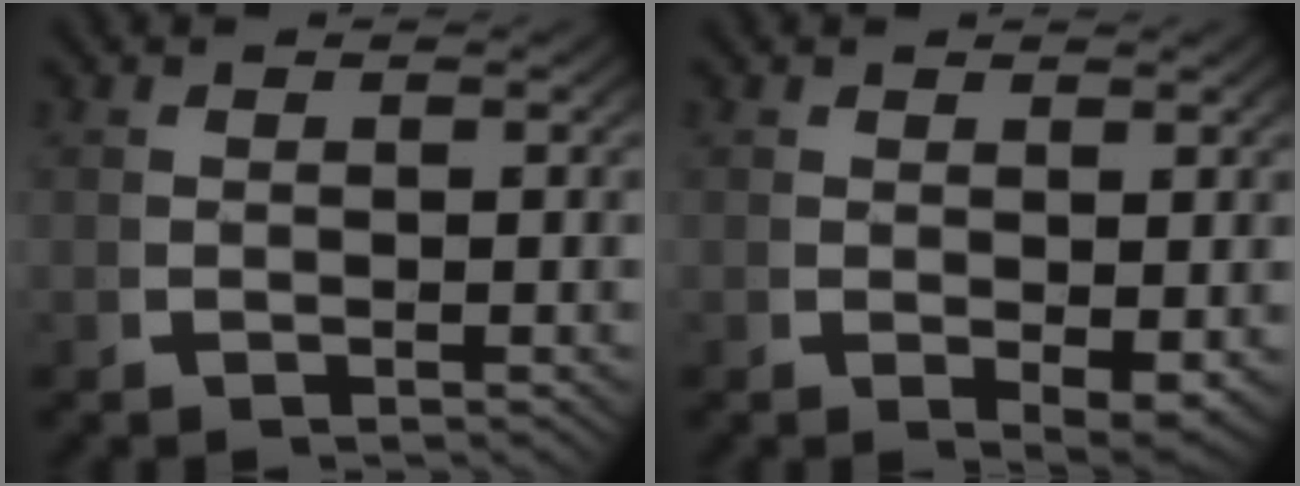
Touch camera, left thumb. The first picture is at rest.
{"total": 2.0, "force": [0.2, 0.9, 1.8], "torque": [-0.024, -0.013, 0.010]}